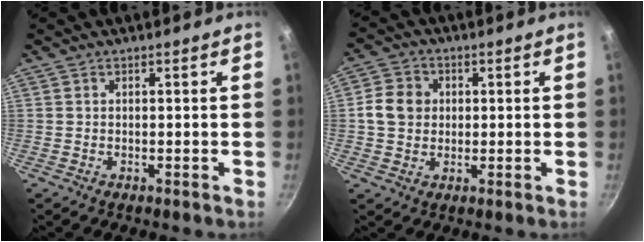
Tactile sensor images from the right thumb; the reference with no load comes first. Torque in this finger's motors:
{"motor_torque": [-0.40, 0.42, 0.42, -0.38, 0.15]}